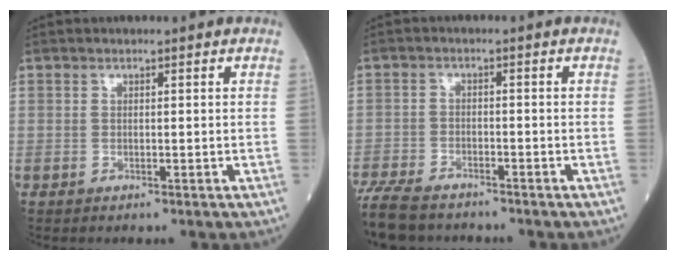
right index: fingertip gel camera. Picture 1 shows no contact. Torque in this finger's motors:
{"motor_torque": [0.00, -0.46, 0.23, 0.06]}